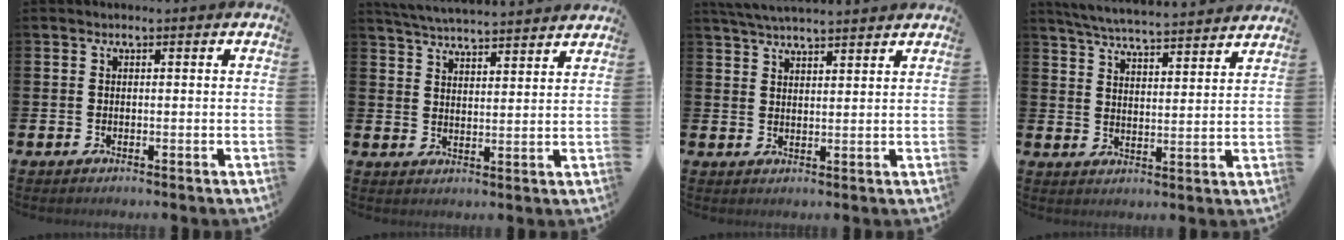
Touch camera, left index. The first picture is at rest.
{"total": 5.0, "force": [5.0, -0.2, 0.3], "torque": [-0.029, -0.032, 0.090]}
{"total": 4.2, "force": [4.1, 0.2, 0.9], "torque": [-0.029, -0.012, 0.077]}
{"total": 5.9, "force": [5.8, -0.1, 1.0], "torque": [-0.043, -0.040, 0.102]}